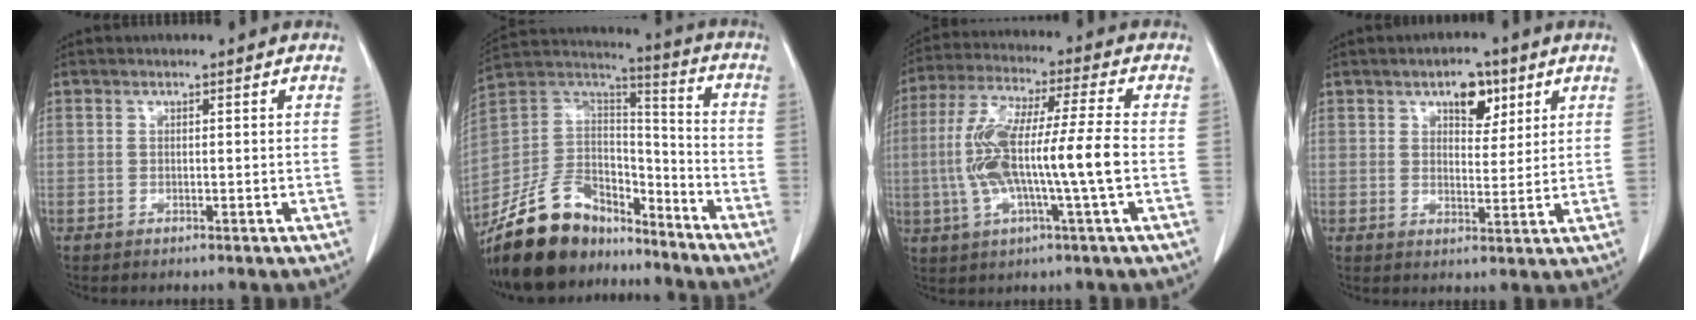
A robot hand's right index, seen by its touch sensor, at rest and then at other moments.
{"total": 17.5, "force": [-14.0, 8.4, 6.4], "torque": [-0.124, 0.051, -0.247]}
{"total": 14.1, "force": [-1.7, 0.7, 14.0], "torque": [-0.284, 0.012, -0.035]}
{"total": 5.5, "force": [3.0, 2.8, 3.7], "torque": [-0.052, 0.006, 0.046]}